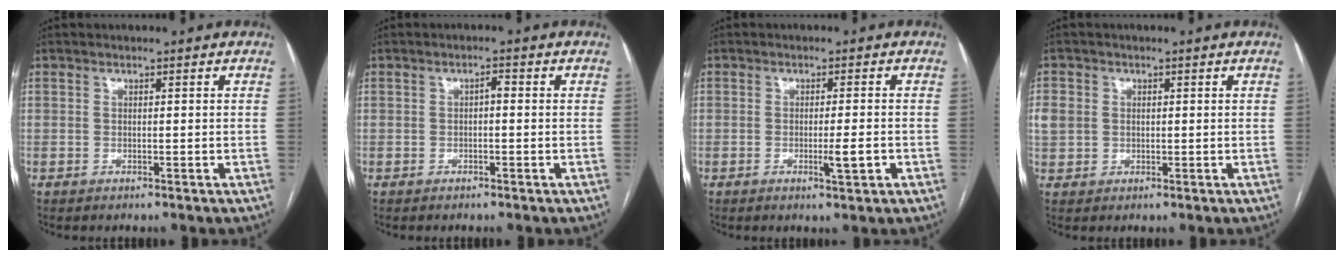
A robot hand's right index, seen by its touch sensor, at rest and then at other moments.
{"total": 1.2, "force": [-0.1, 0.5, 1.1], "torque": [-0.015, 0.005, -0.003]}
{"total": 3.3, "force": [-1.1, 0.0, 3.1], "torque": [-0.052, -0.005, -0.016]}
{"total": 3.8, "force": [0.4, 3.4, 1.7], "torque": [-0.050, 0.014, 0.014]}